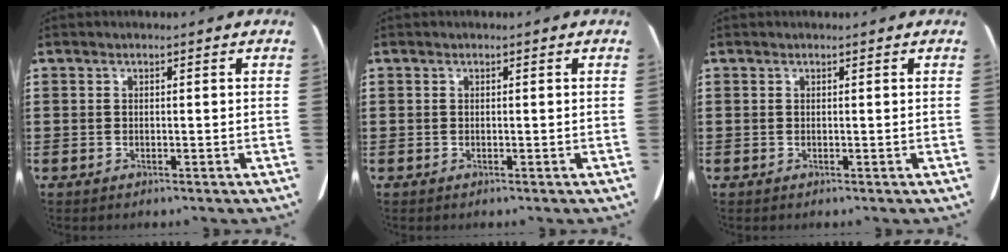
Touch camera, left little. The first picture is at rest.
{"total": 0.0}
{"total": 0.0}